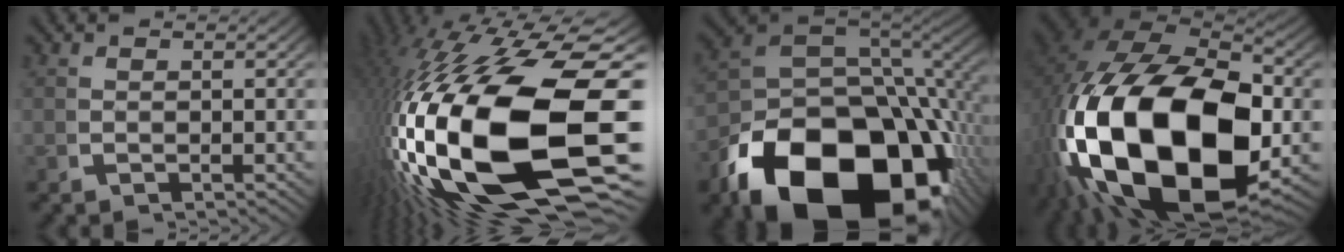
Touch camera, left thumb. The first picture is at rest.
{"total": 28.2, "force": [-2.6, 15.3, 23.5], "torque": [-0.500, -0.084, 0.019]}
{"total": 26.9, "force": [-9.1, 15.8, 19.8], "torque": [-0.335, -0.090, -0.100]}
{"total": 31.4, "force": [-3.4, 19.3, 24.6], "torque": [-0.506, -0.108, -0.001]}